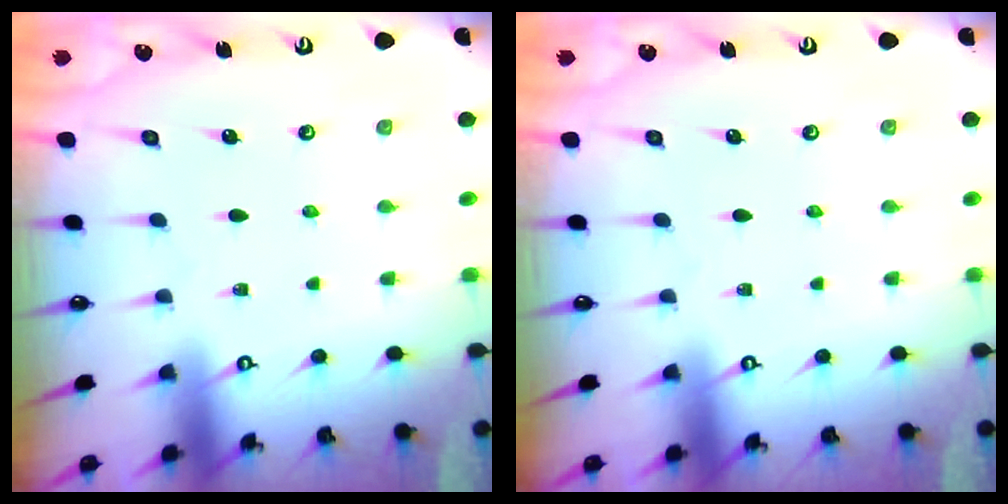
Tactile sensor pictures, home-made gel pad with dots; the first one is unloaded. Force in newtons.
{"total": 0.0}